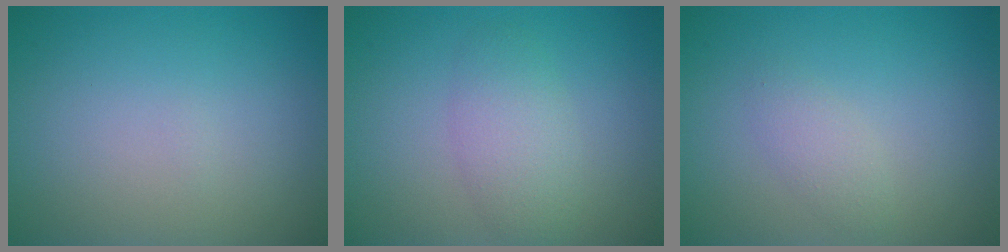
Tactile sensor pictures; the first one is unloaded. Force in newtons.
{"total": 3.0, "press": 3.0, "slide": 0.2}
{"total": 1.5, "press": 1.5, "slide": 0.0}